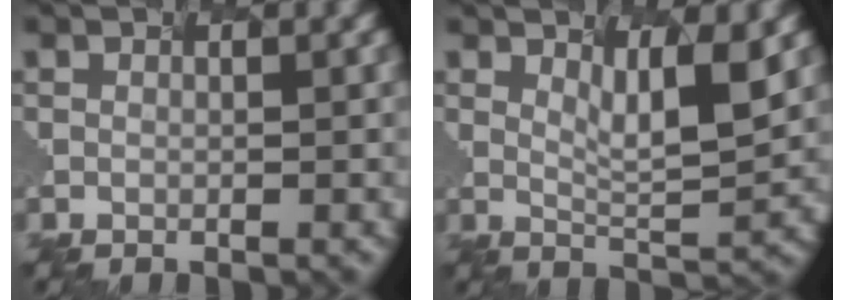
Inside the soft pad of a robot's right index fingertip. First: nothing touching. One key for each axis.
{"total": 2.4, "fx": 1.4, "fy": -0.4, "fz": 1.9, "tx": -0.066, "ty": -0.022, "tz": 0.054}